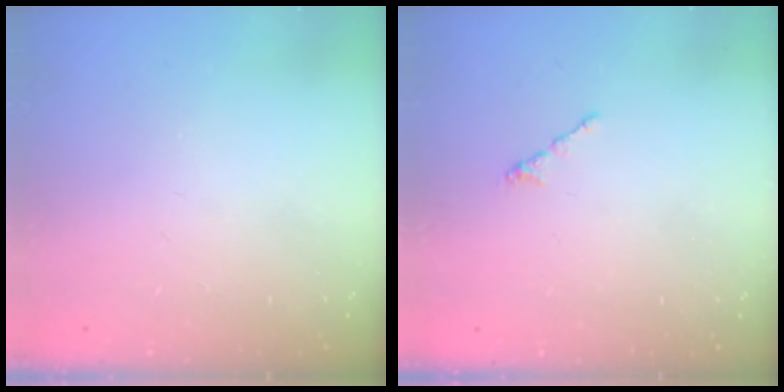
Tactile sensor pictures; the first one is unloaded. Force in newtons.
{"total": 0.5, "press": 0.4, "slide": 0.3}